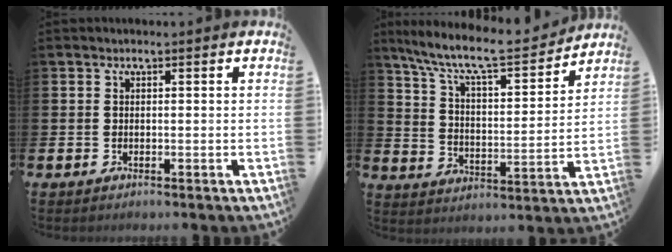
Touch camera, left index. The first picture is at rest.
{"total": 10.0, "force": [8.7, 2.0, 4.5], "torque": [-0.115, -0.059, 0.147]}